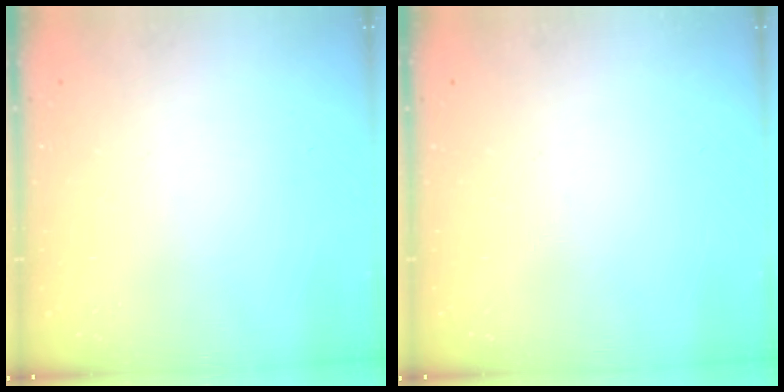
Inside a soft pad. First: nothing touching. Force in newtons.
{"total": 0.0}